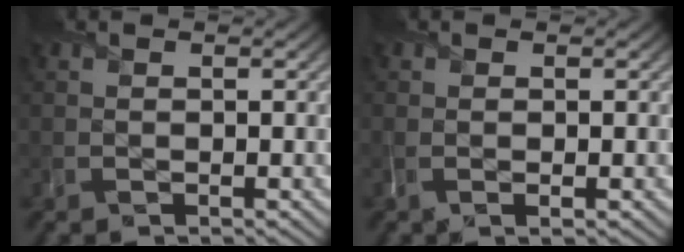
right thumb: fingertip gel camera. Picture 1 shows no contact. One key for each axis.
{"total": 0.7, "fx": -0.1, "fy": 0.2, "fz": 0.6, "tx": -0.015, "ty": -0.002, "tz": -0.004}